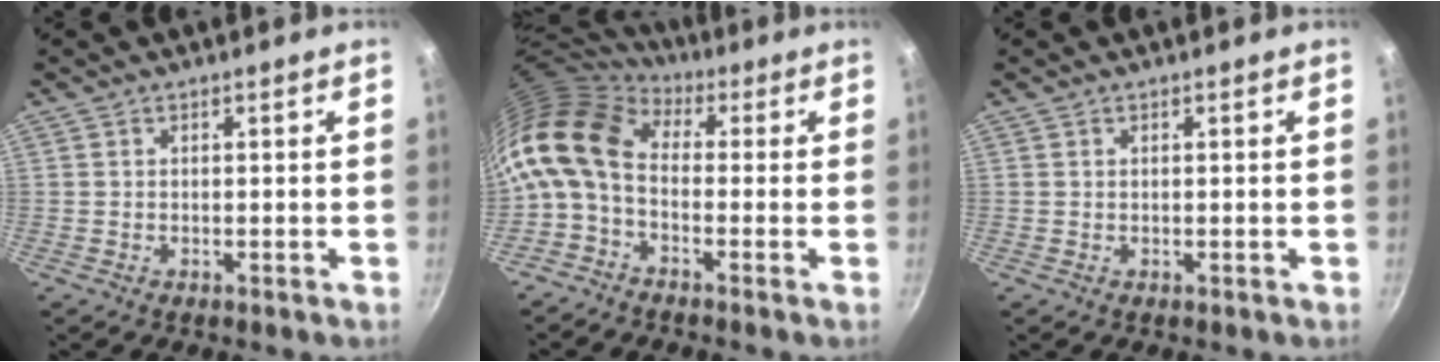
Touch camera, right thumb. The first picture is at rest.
{"total": 13.2, "force": [0.5, 8.4, 10.2], "torque": [-0.198, 0.023, -0.012]}
{"total": 0.0}